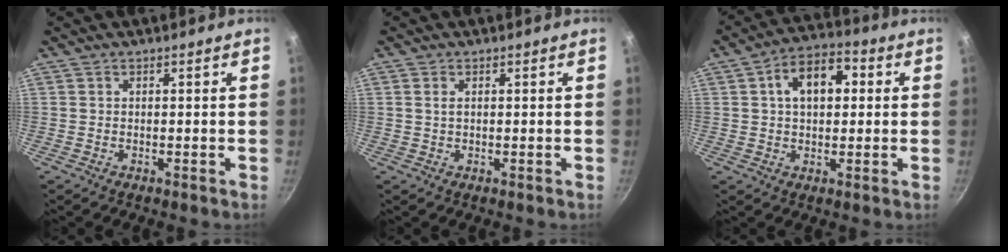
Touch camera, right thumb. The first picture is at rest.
{"total": 1.4, "force": [0.4, 0.8, 1.1], "torque": [-0.021, 0.002, 0.007]}
{"total": 10.5, "force": [2.2, 6.6, 7.9], "torque": [-0.094, 0.021, 0.024]}